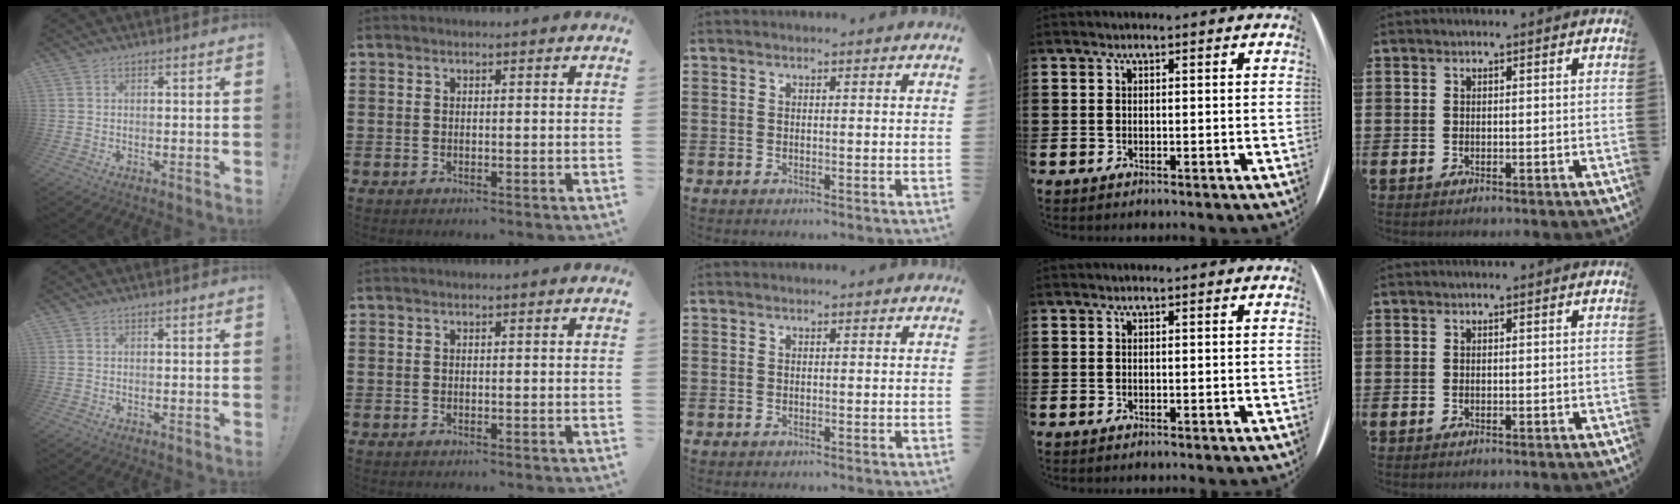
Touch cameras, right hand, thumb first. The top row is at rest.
{}